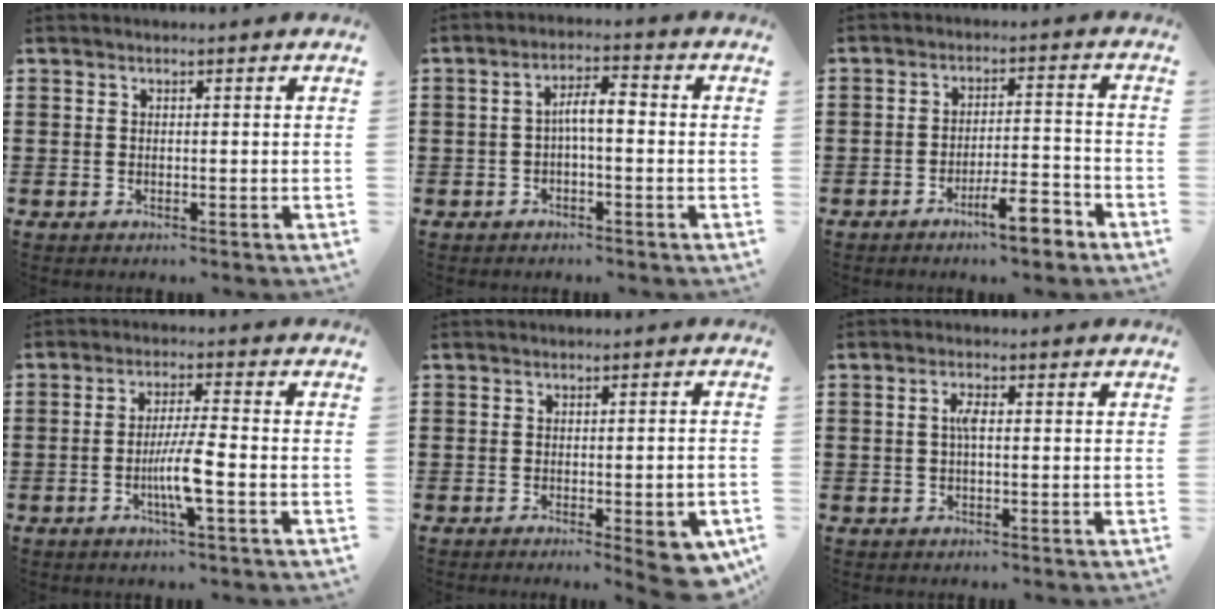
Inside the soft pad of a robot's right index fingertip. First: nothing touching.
{"total": 4.1, "force": [-0.4, 1.2, 3.9], "torque": [-0.073, 0.011, -0.011]}
{"total": 7.1, "force": [-5.2, 1.5, 4.5], "torque": [-0.070, 0.009, -0.091]}
{"total": 6.1, "force": [-2.0, 0.2, 5.8], "torque": [-0.109, -0.011, -0.040]}
{"total": 4.6, "force": [-2.2, 0.5, 4.1], "torque": [-0.061, -0.008, -0.030]}
{"total": 2.3, "force": [0.0, 0.7, 2.2], "torque": [-0.043, 0.002, -0.001]}